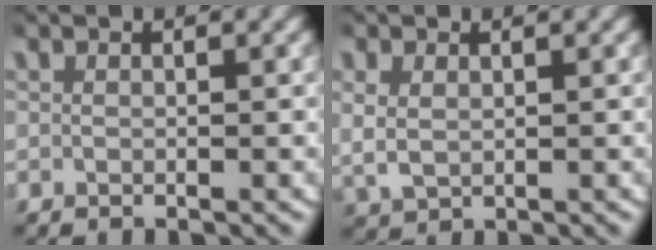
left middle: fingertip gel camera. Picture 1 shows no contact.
{"total": 3.5, "force": [0.7, 2.9, 1.8], "torque": [-0.052, -0.003, 0.020]}